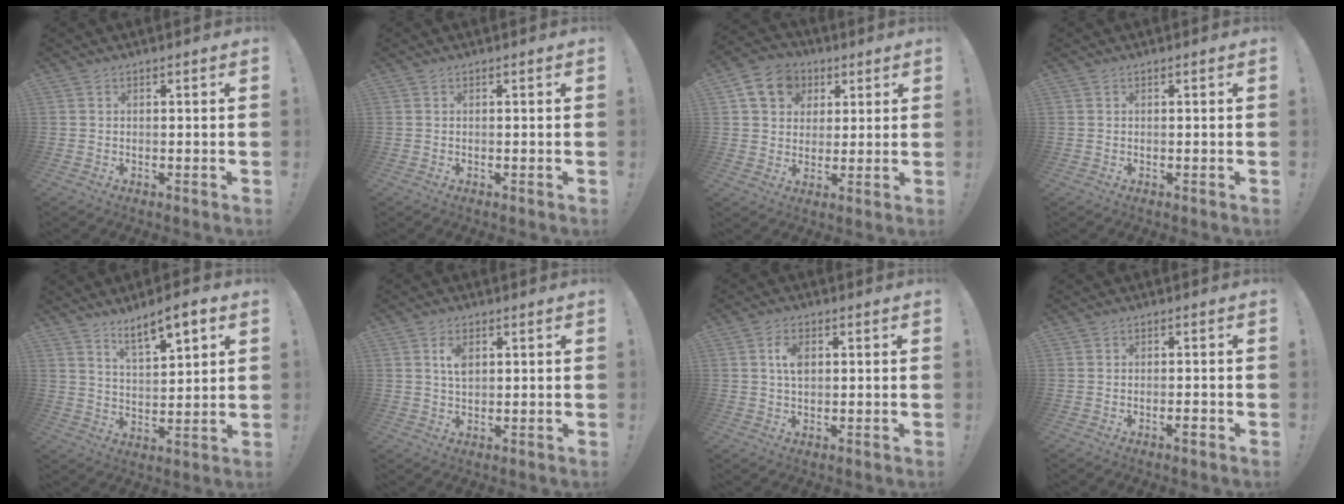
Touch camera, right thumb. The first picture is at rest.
{"total": 0.0}
{"total": 11.1, "force": [4.5, 9.2, 4.3], "torque": [-0.061, -0.013, 0.090]}
{"total": 0.0}
{"total": 8.7, "force": [6.2, 2.2, 5.7], "torque": [-0.086, -0.037, 0.105]}
{"total": 4.4, "force": [1.4, 2.5, 3.3], "torque": [-0.044, -0.004, 0.019]}
{"total": 4.9, "force": [1.1, 2.9, 3.8], "torque": [-0.053, -0.001, 0.015]}
{"total": 1.9, "force": [-1.3, 0.1, 1.3], "torque": [-0.023, 0.004, -0.022]}